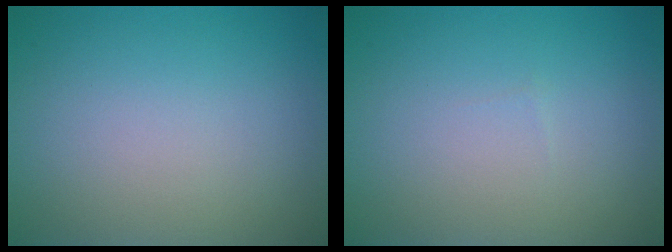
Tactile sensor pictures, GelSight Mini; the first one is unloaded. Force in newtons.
{"total": 0.0}